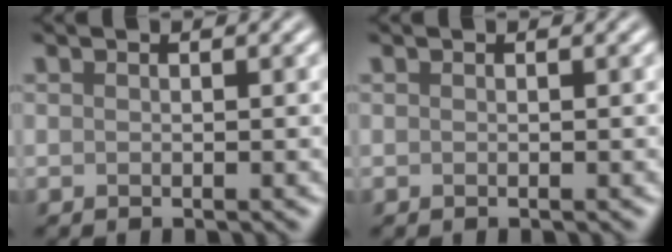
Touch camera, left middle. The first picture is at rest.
{"total": 0.0}